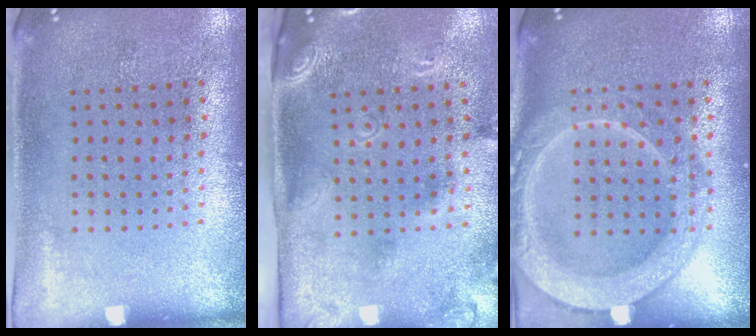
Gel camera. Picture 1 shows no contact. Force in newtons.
{"total": 2.6, "press": 1.7, "slide": 2.0}
{"total": 2.2, "press": 2.2, "slide": 0.3}